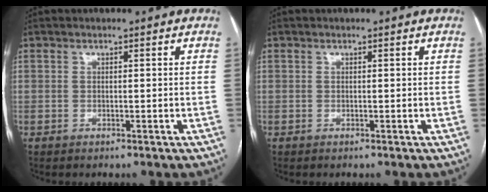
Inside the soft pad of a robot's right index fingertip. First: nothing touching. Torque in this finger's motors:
{"motor_torque": [0.00, 0.00, 0.01, 0.00]}